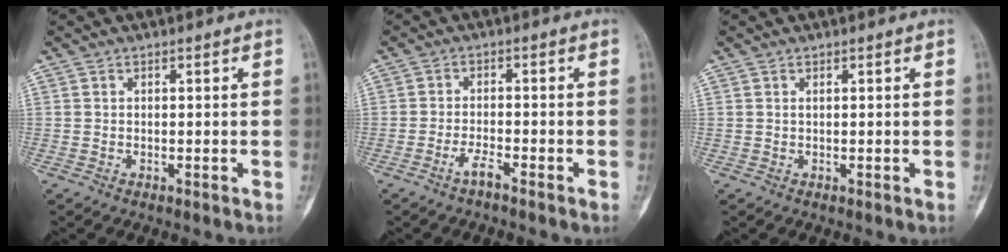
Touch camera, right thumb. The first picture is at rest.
{"total": 2.6, "force": [-2.0, 0.3, 1.6], "torque": [-0.039, 0.011, -0.042]}
{"total": 0.0}